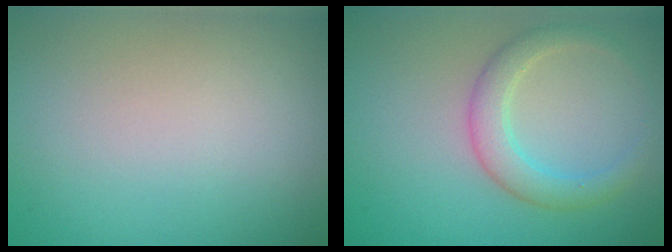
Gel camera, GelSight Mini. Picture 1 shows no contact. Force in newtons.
{"total": 3.1, "press": 3.1, "slide": 0.3}